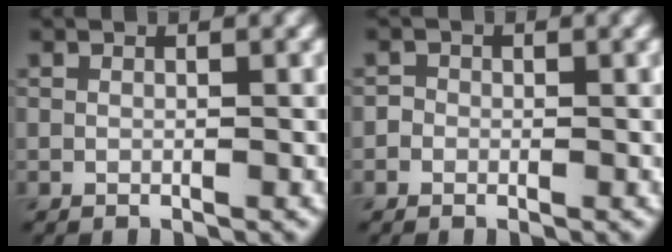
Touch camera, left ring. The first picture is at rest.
{"total": 0.9, "force": [-0.2, 0.9, 0.2], "torque": [0.001, -0.001, -0.009]}